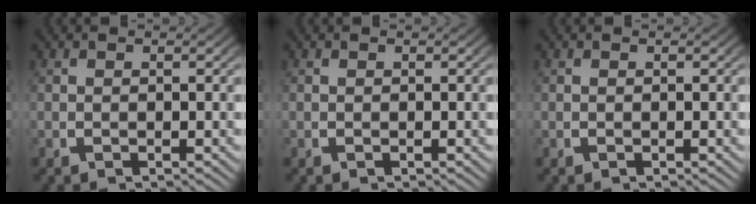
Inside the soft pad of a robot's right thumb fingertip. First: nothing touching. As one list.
[{"total": 0.0}, {"total": 0.0}]